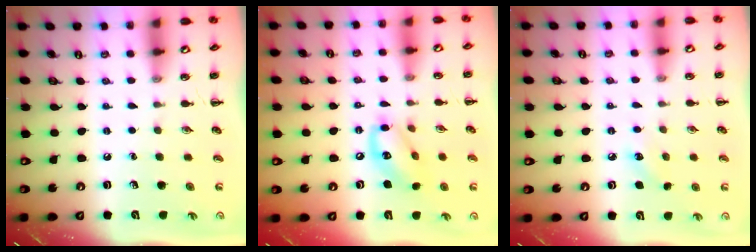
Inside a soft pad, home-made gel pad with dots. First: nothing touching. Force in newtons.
{"total": 12.4, "press": 12.2, "slide": 2.6}
{"total": 7.1, "press": 6.7, "slide": 2.1}